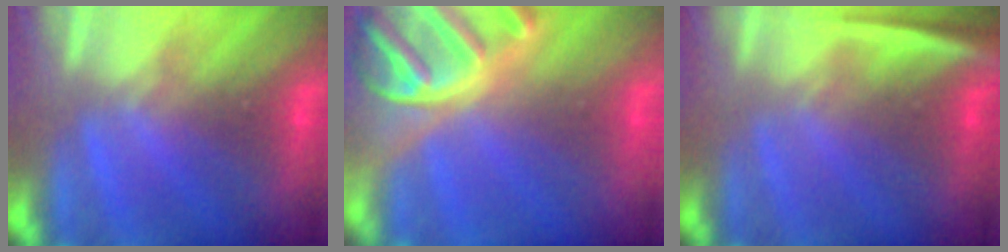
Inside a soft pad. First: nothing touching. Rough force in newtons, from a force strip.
{"total": 6.9}
{"total": 2.4}